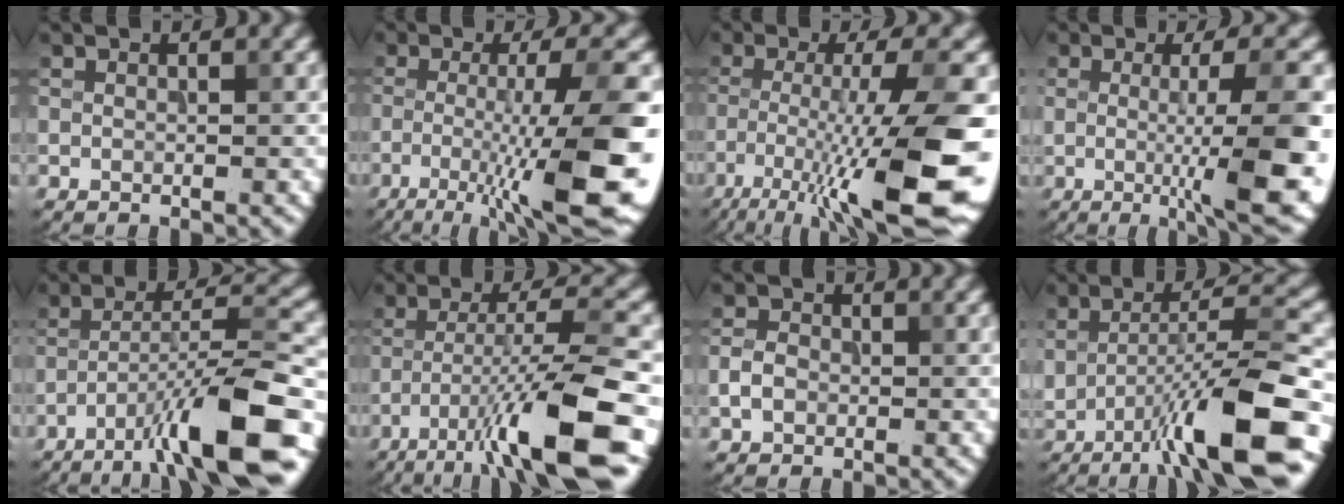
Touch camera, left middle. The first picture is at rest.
{"total": 10.9, "force": [-4.2, 1.6, 9.9], "torque": [-0.144, 0.006, -0.074]}
{"total": 12.7, "force": [-6.4, 2.4, 10.6], "torque": [-0.180, -0.007, -0.104]}
{"total": 10.6, "force": [-1.2, 2.5, 10.2], "torque": [-0.121, -0.017, -0.017]}
{"total": 11.4, "force": [-6.5, 1.9, 9.1], "torque": [-0.143, 0.018, -0.106]}
{"total": 11.3, "force": [-6.3, 1.6, 9.3], "torque": [-0.151, 0.010, -0.105]}
{"total": 2.0, "force": [-0.5, 1.6, 1.1], "torque": [-0.022, 0.001, -0.016]}
{"total": 10.3, "force": [-3.5, 2.2, 9.4], "torque": [-0.150, 0.009, -0.062]}